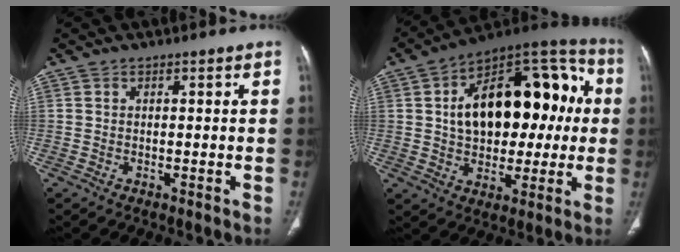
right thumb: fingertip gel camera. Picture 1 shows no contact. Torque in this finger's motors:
{"motor_torque": [2.46, 2.55, 1.70, -0.52, 0.19]}